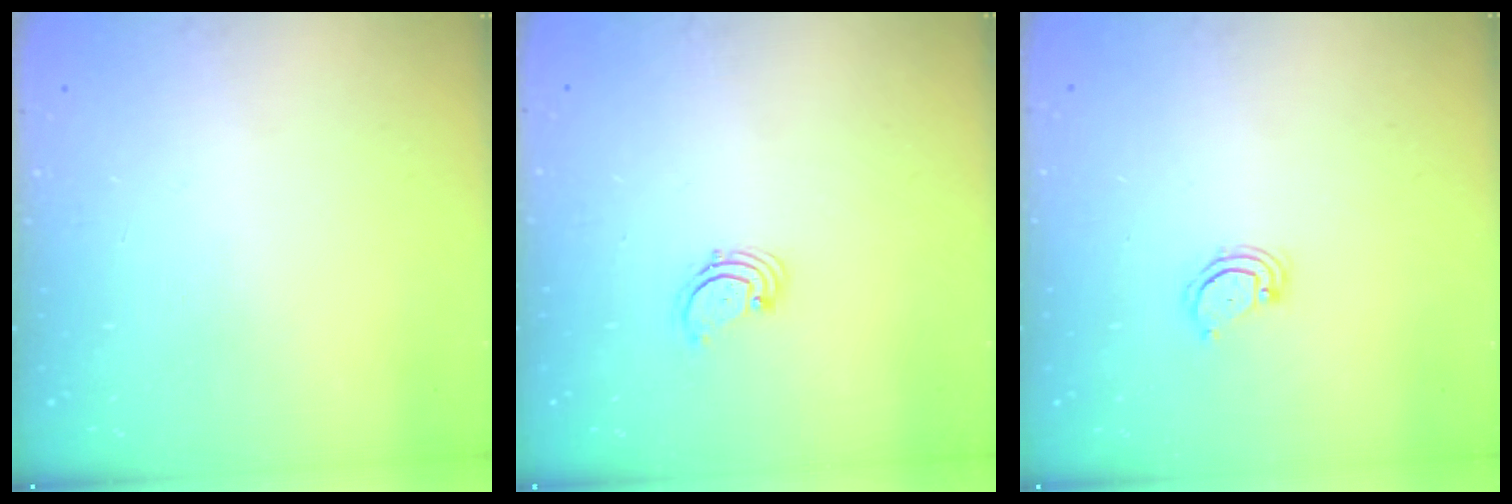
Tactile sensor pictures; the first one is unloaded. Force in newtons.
{"total": 1.7, "press": 1.7, "slide": 0.2}
{"total": 3.3, "press": 3.3, "slide": 0.3}